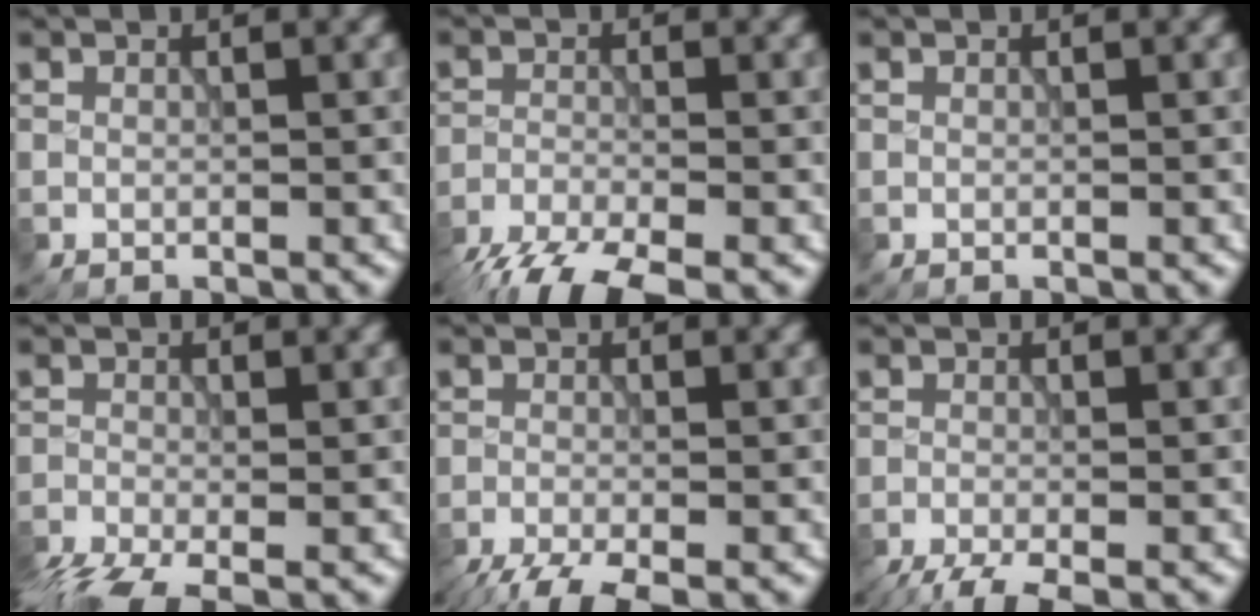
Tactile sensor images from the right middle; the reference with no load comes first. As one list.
[{"total": 7.1, "force": [-5.7, 1.6, 3.9], "torque": [-0.076, -0.033, -0.108]}, {"total": 0.0}, {"total": 5.4, "force": [-3.8, 1.7, 3.4], "torque": [-0.068, -0.022, -0.077]}, {"total": 4.5, "force": [-3.4, 0.8, 2.8], "torque": [-0.046, -0.014, -0.070]}, {"total": 3.7, "force": [-2.8, 0.7, 2.4], "torque": [-0.039, -0.008, -0.058]}]